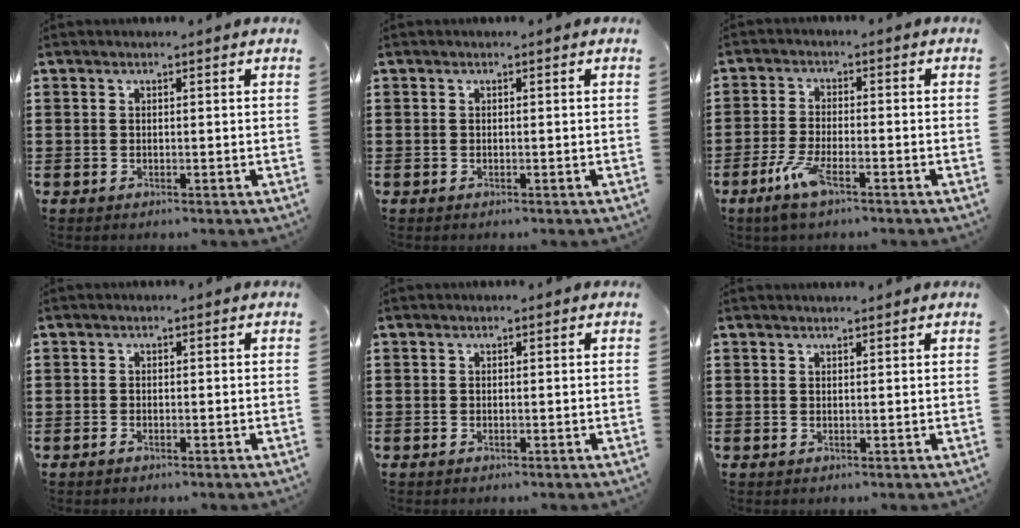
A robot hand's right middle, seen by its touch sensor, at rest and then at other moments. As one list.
[{"total": 0.0}, {"total": 5.3, "force": [-2.9, 1.3, 4.3], "torque": [-0.102, -0.010, -0.058]}, {"total": 0.7, "force": [-0.5, 0.2, 0.4], "torque": [-0.010, -0.004, -0.010]}, {"total": 0.0}, {"total": 0.7, "force": [0.7, 0.0, 0.0], "torque": [0.005, -0.004, 0.012]}]